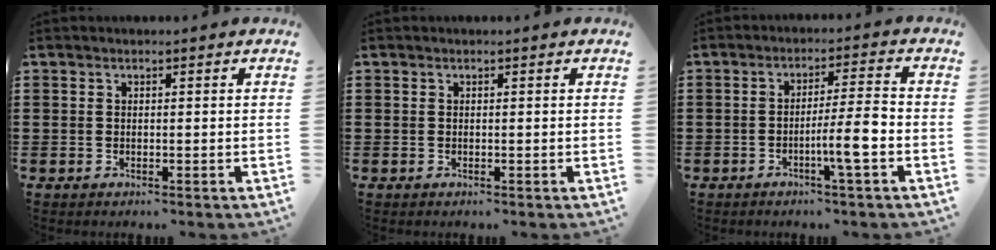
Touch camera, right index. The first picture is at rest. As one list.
[{"total": 0.0}, {"total": 6.3, "force": [-2.2, 0.0, 5.9], "torque": [-0.106, -0.005, -0.044]}]